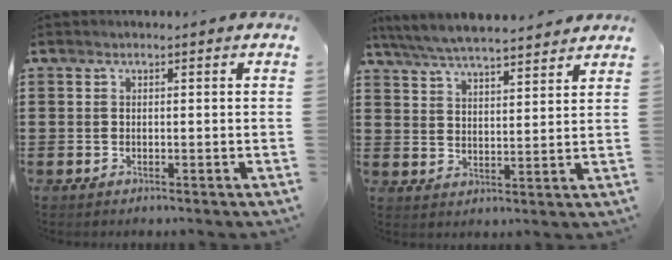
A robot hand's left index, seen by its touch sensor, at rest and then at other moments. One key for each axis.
{"total": 5.9, "fx": 5.6, "fy": 0.5, "fz": 1.8, "tx": -0.057, "ty": -0.024, "tz": 0.100}